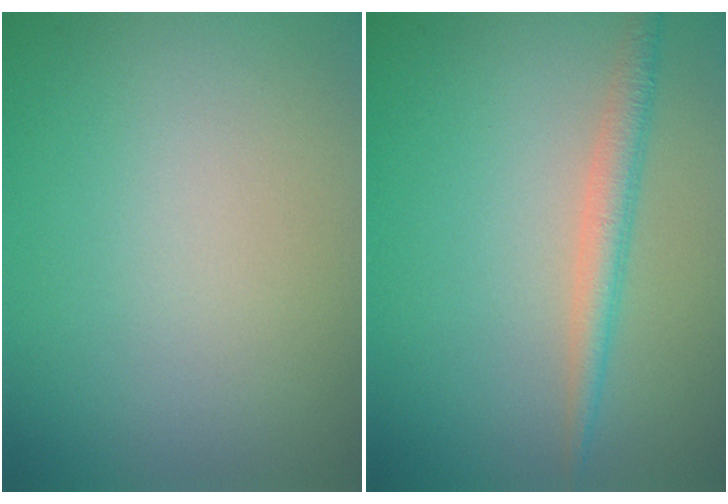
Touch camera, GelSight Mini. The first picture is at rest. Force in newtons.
{"total": 2.5, "press": 2.5, "slide": 0.1}